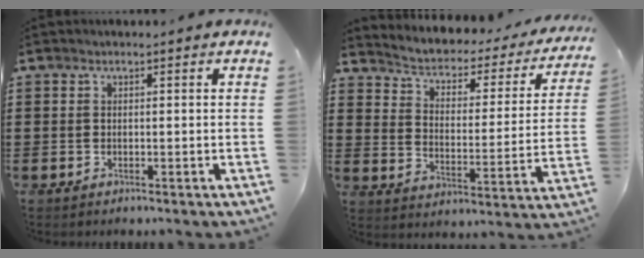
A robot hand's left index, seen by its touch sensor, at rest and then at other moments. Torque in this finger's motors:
{"motor_torque": [1.10, -1.04, 0.39, 0.05]}